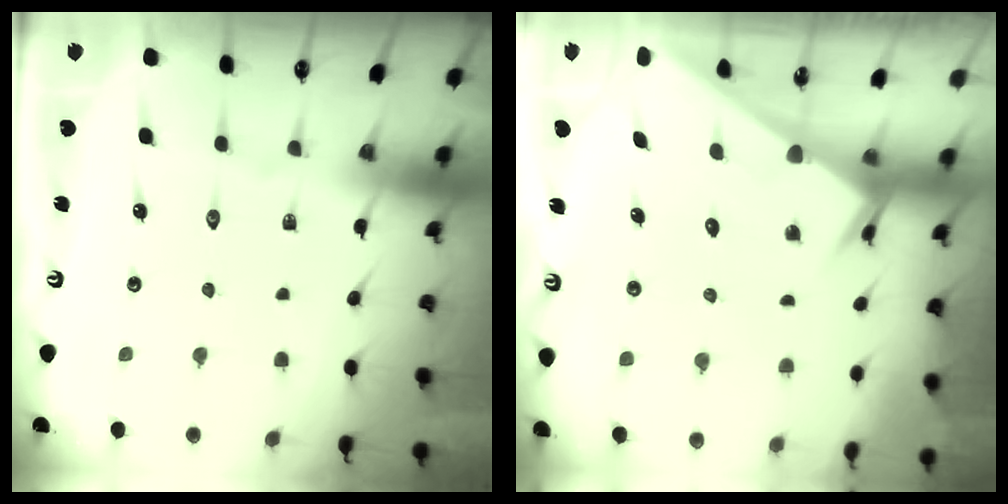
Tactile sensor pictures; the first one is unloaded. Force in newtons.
{"total": 2.5, "press": 2.5, "slide": 0.1}